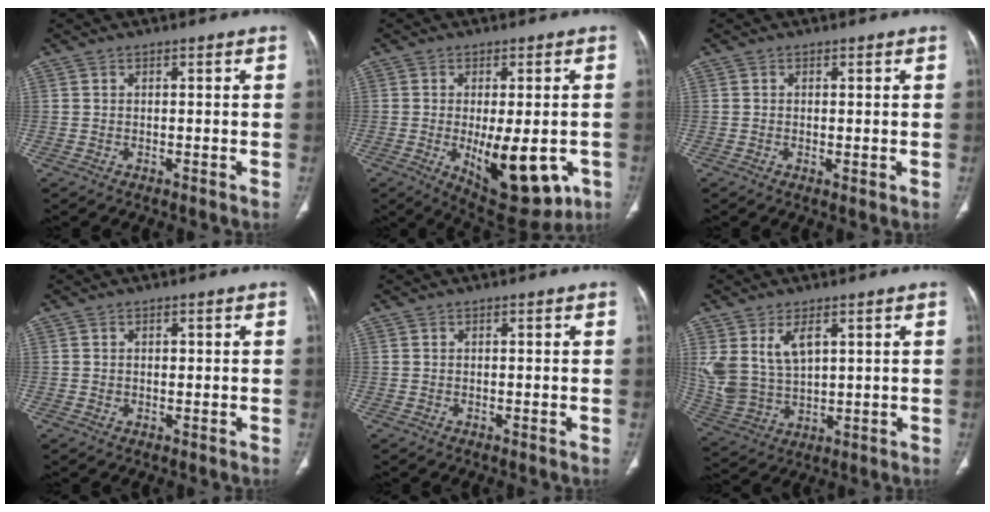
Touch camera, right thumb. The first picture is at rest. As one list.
[{"total": 16.0, "force": [-4.4, 7.2, 13.5], "torque": [-0.174, -0.013, -0.040]}, {"total": 1.0, "force": [-0.1, 0.4, 0.9], "torque": [-0.020, -0.005, -0.001]}, {"total": 0.8, "force": [0.2, 0.6, 0.4], "torque": [-0.001, -0.003, 0.005]}, {"total": 0.0}, {"total": 10.4, "force": [4.1, 6.1, 7.3], "torque": [-0.147, -0.012, 0.098]}]